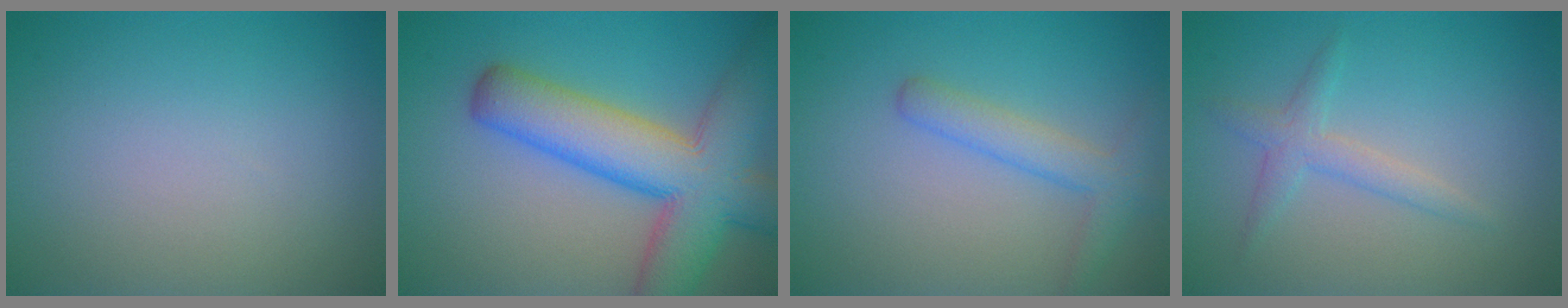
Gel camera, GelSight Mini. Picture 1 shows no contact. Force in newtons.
{"total": 10.4, "press": 10.4, "slide": 0.5}
{"total": 2.9, "press": 2.9, "slide": 0.2}
{"total": 2.0, "press": 2.0, "slide": 0.0}